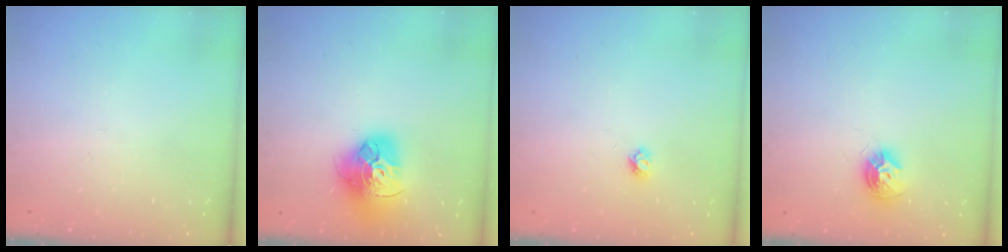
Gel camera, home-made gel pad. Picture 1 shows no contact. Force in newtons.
{"total": 18.0, "press": 17.9, "slide": 1.8}
{"total": 3.7, "press": 3.7, "slide": 0.4}
{"total": 8.9, "press": 8.9, "slide": 0.5}